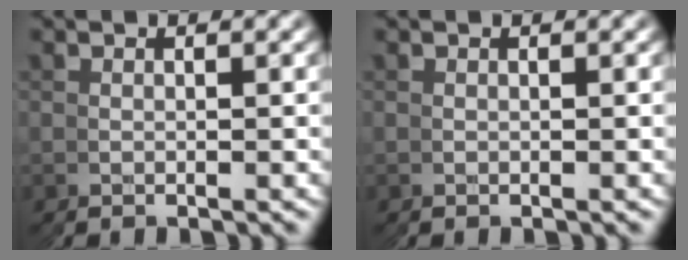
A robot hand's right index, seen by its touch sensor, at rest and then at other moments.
{"total": 0.0}